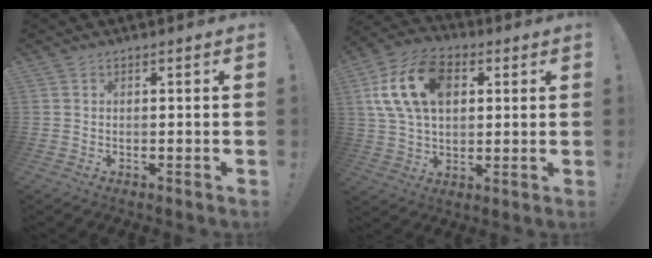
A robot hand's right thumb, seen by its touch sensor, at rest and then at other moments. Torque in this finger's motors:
{"motor_torque": [2.31, 2.30, 0.25, 0.15, 0.49]}